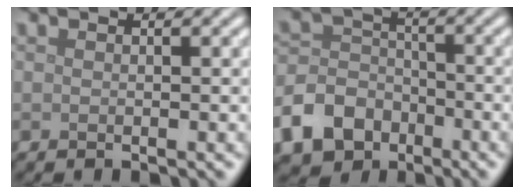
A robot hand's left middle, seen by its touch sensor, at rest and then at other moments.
{"total": 7.7, "force": [-4.4, 5.7, 2.9], "torque": [-0.054, -0.006, -0.094]}